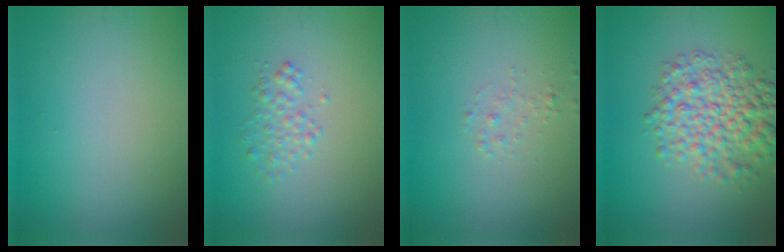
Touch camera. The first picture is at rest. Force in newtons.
{"total": 1.5, "press": 1.5, "slide": 0.0}
{"total": 0.8, "press": 0.8, "slide": 0.0}
{"total": 6.0, "press": 6.0, "slide": 0.1}